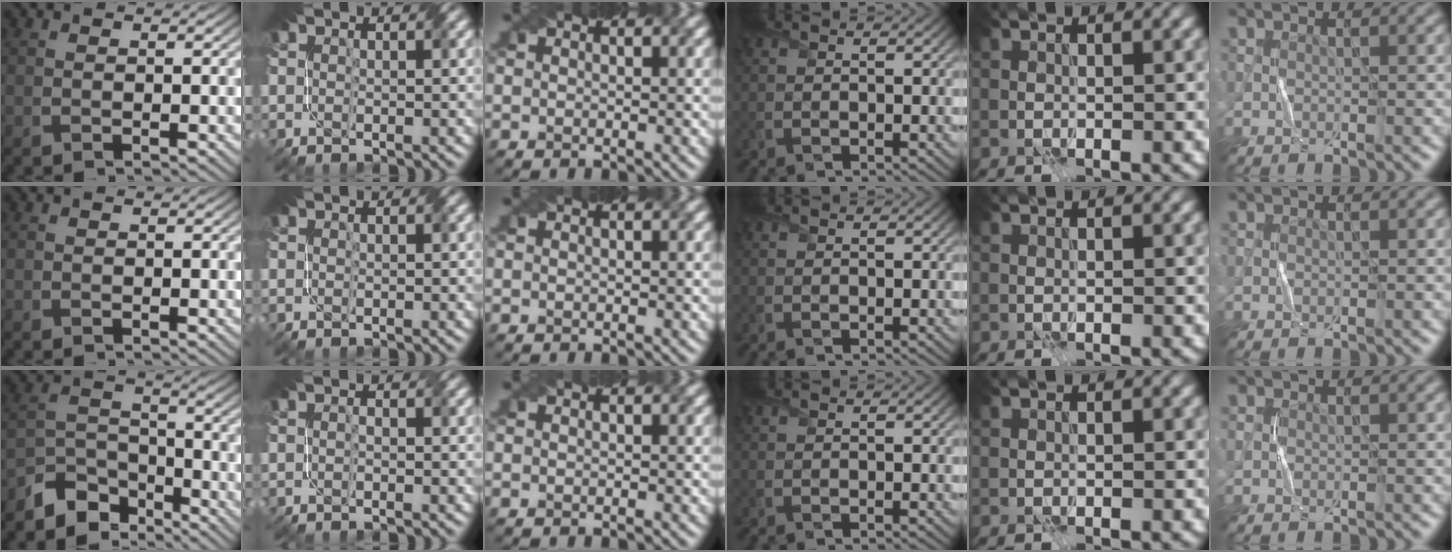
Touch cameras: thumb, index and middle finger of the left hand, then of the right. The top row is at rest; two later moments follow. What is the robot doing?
{"motion": "fold", "object": "paper"}